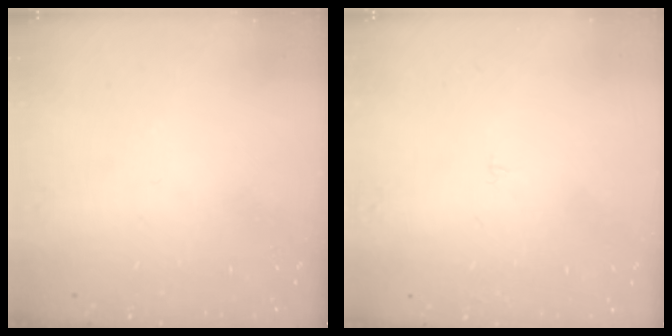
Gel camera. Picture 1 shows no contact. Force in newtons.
{"total": 1.2, "press": 1.2, "slide": 0.1}